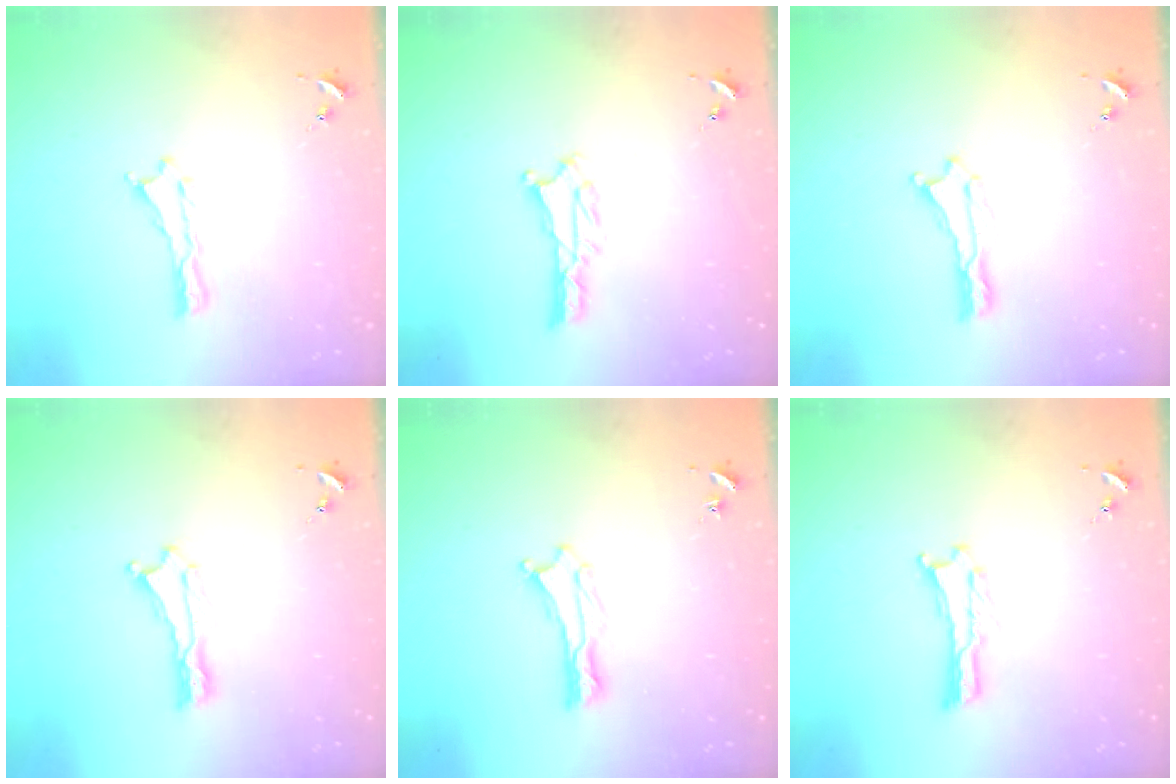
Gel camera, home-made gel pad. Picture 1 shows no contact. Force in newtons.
{"total": 2.0, "press": 2.0, "slide": 0.3}
{"total": 0.0}
{"total": 0.0}
{"total": 0.0}
{"total": 0.0}